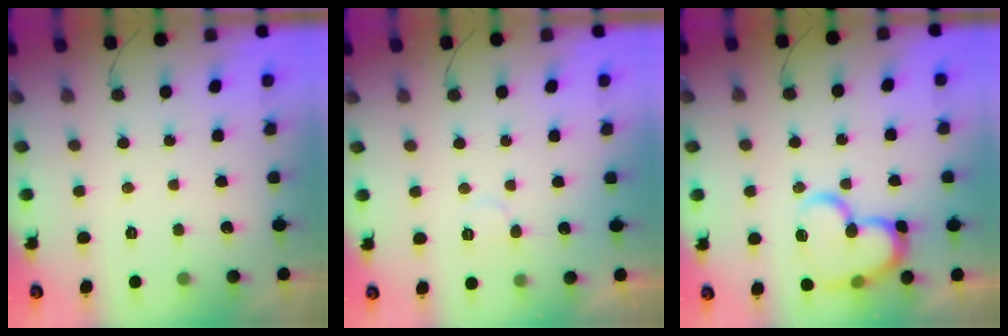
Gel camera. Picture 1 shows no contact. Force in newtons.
{"total": 4.7, "press": 4.6, "slide": 0.5}
{"total": 17.6, "press": 17.5, "slide": 2.1}